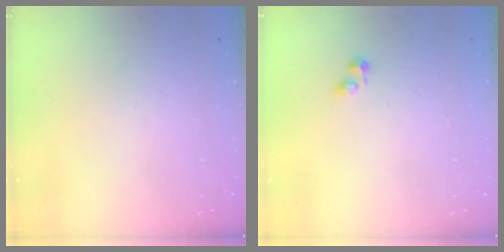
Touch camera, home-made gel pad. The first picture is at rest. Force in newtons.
{"total": 1.2, "press": 1.0, "slide": 0.6}